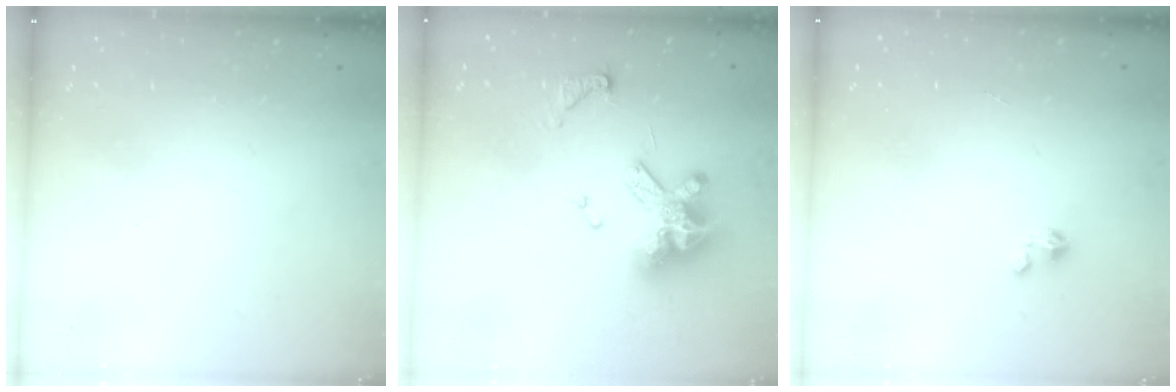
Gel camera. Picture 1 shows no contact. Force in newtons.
{"total": 14.5, "press": 14.5, "slide": 0.9}
{"total": 1.5, "press": 1.5, "slide": 0.1}